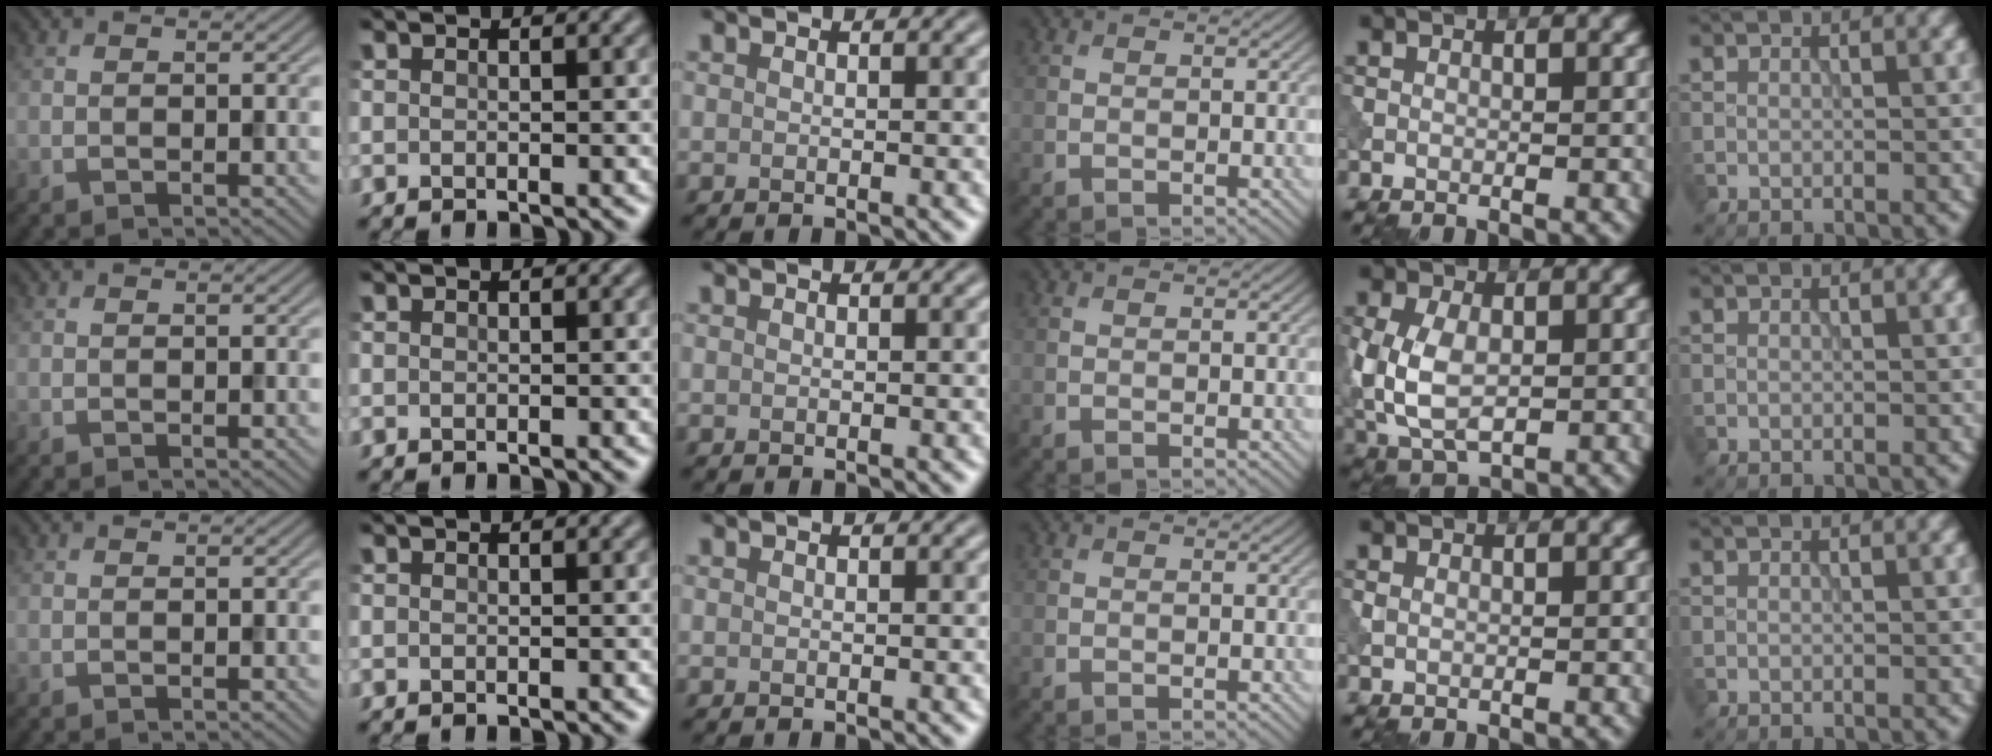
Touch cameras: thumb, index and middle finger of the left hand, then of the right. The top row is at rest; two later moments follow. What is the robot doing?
{"motion": "press", "object": "tv remote"}